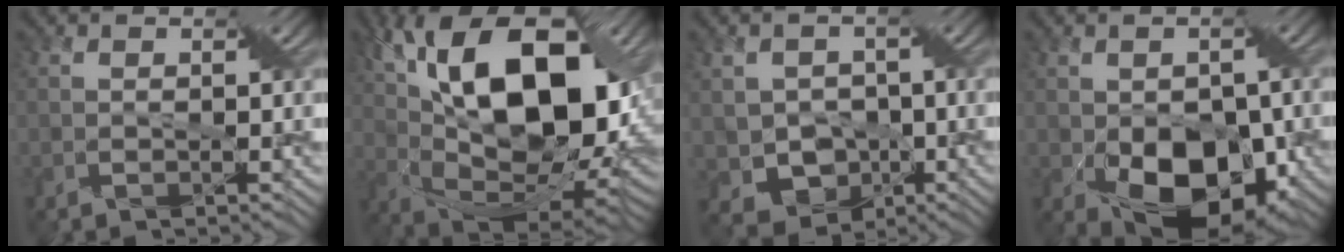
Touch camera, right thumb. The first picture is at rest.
{"total": 18.2, "force": [6.1, 8.4, 15.0], "torque": [-0.284, 0.024, 0.106]}
{"total": 5.6, "force": [-0.9, 5.0, 2.4], "torque": [-0.063, -0.028, -0.021]}
{"total": 10.2, "force": [-2.9, 6.2, 7.6], "torque": [-0.124, -0.034, -0.027]}